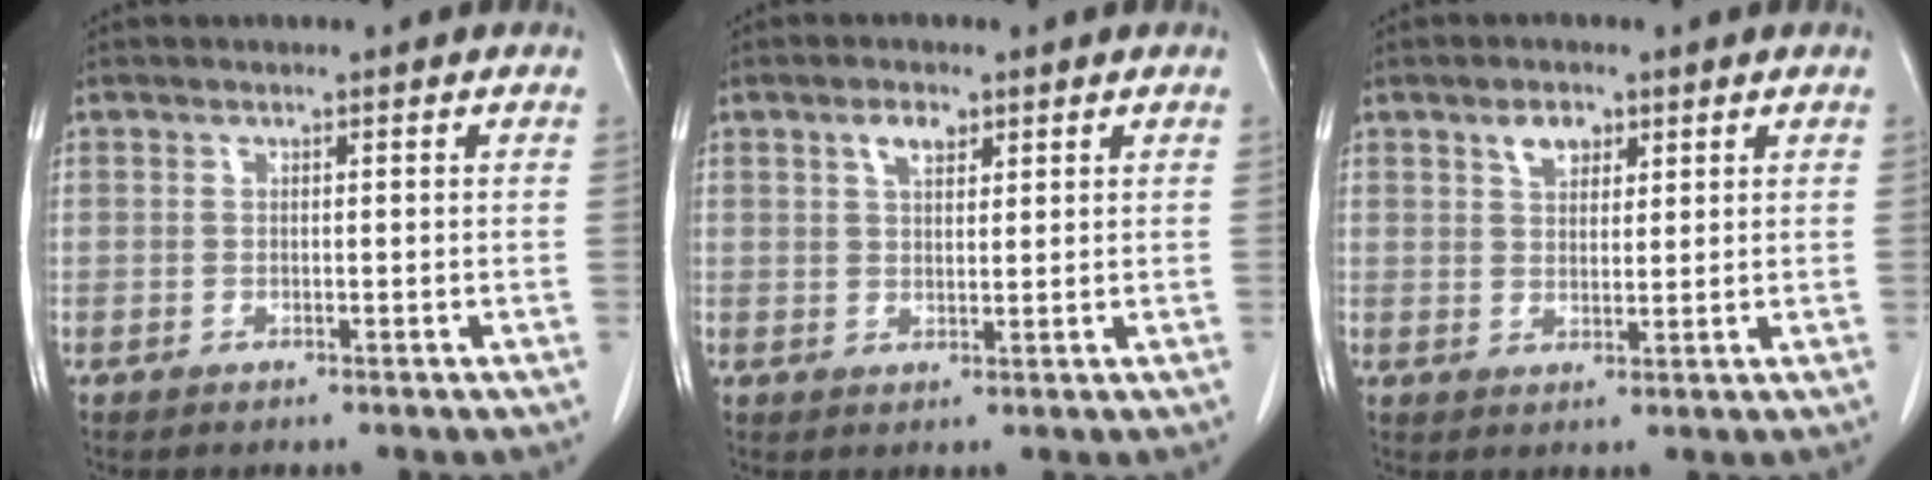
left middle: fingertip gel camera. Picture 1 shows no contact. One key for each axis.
{"total": 3.2, "fx": 1.9, "fy": 1.4, "fz": 2.2, "tx": -0.042, "ty": 0.004, "tz": 0.035}
{"total": 3.6, "fx": 2.1, "fy": 2.0, "fz": 2.1, "tx": -0.037, "ty": 0.006, "tz": 0.039}